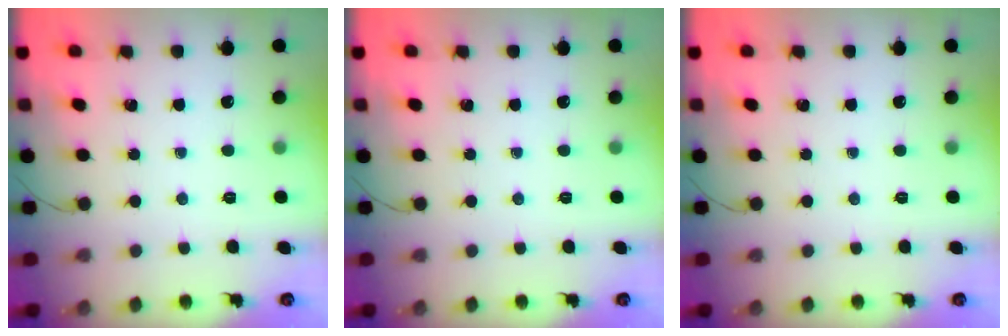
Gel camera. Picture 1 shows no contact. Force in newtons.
{"total": 0.0}
{"total": 0.0}